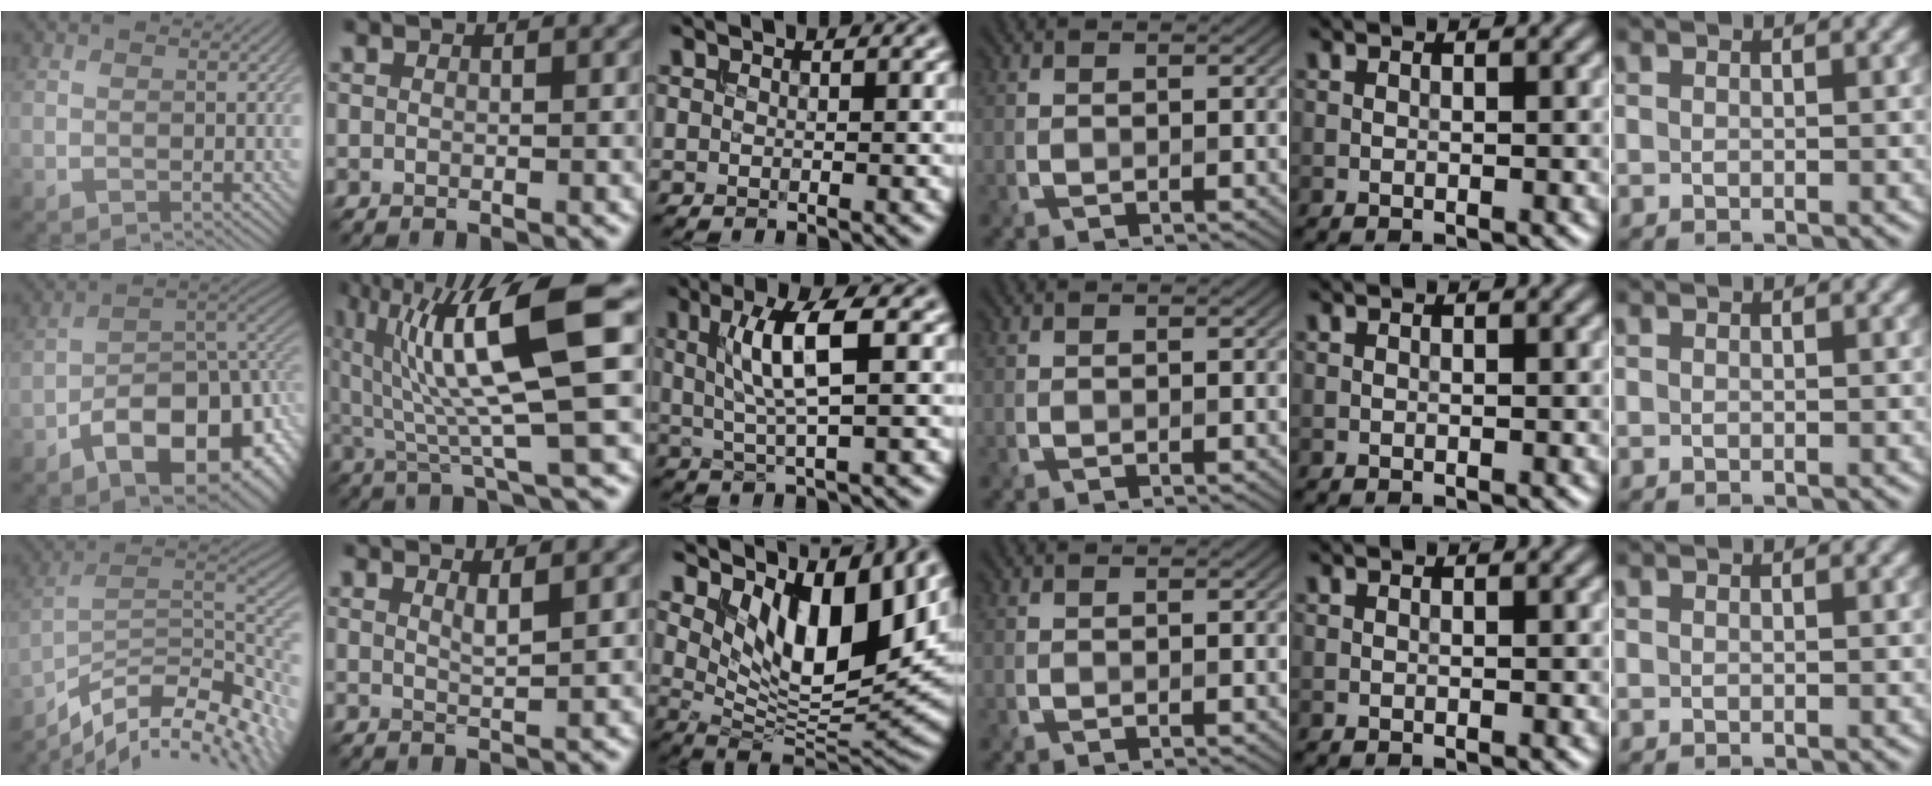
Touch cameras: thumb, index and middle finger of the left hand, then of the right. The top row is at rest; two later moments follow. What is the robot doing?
{"motion": "extract", "object": "bucket"}